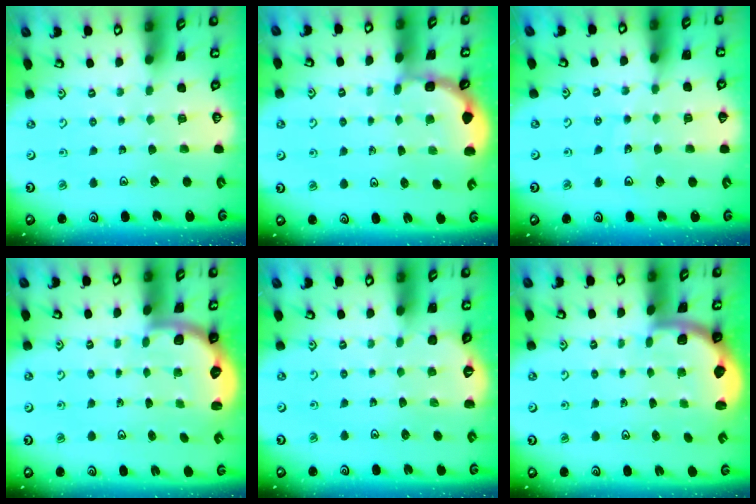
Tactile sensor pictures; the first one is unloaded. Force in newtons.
{"total": 2.0, "press": 2.0, "slide": 0.1}
{"total": 3.8, "press": 3.5, "slide": 1.6}
{"total": 2.7, "press": 2.1, "slide": 1.7}
{"total": 2.1, "press": 1.0, "slide": 1.8}
{"total": 2.0, "press": 2.0, "slide": 0.5}